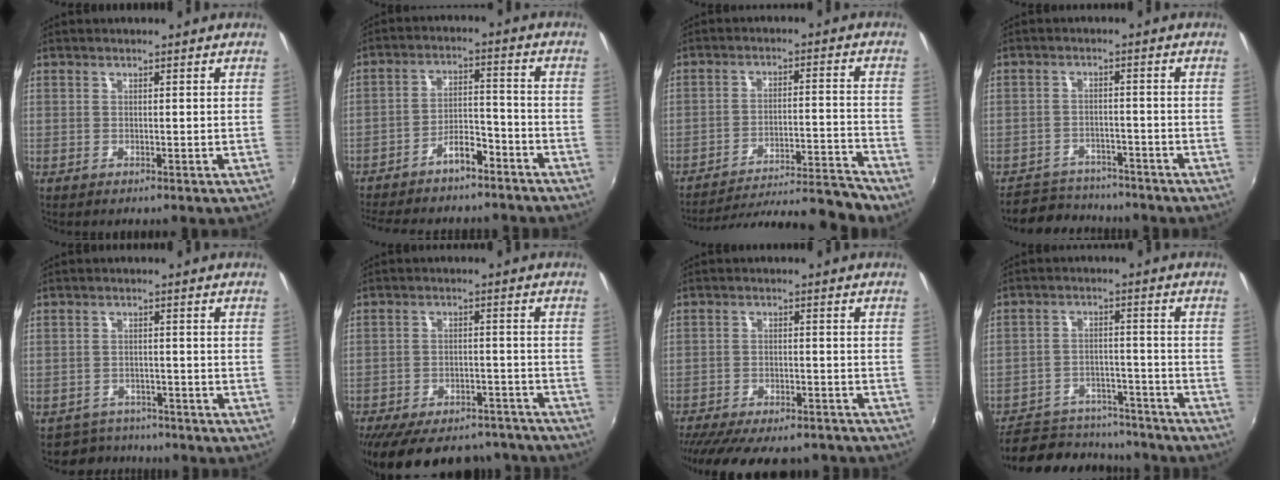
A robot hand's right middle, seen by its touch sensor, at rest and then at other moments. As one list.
[{"total": 12.4, "force": [-10.4, 4.2, 5.3], "torque": [-0.117, 0.031, -0.157]}, {"total": 15.4, "force": [-14.4, -0.4, 5.3], "torque": [-0.085, -0.005, -0.216]}, {"total": 8.1, "force": [-7.2, 3.6, 1.2], "torque": [-0.044, 0.013, -0.106]}, {"total": 5.2, "force": [-4.5, 2.4, -0.3], "torque": [-0.010, 0.008, -0.075]}, {"total": 22.5, "force": [-18.9, 8.5, 8.6], "torque": [-0.184, 0.010, -0.243]}, {"total": 17.7, "force": [-14.8, 5.6, 7.9], "torque": [-0.168, -0.026, -0.207]}, {"total": 16.1, "force": [-13.5, 7.1, 5.0], "torque": [-0.121, 0.022, -0.178]}]